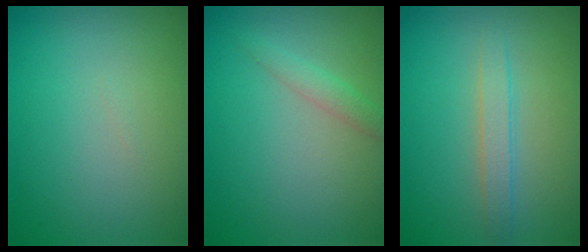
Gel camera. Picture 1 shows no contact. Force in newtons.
{"total": 1.5, "press": 1.5, "slide": 0.0}
{"total": 1.8, "press": 1.8, "slide": 0.1}